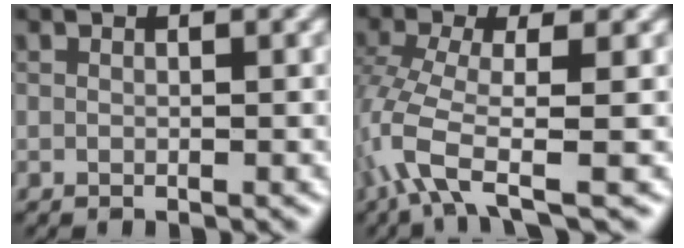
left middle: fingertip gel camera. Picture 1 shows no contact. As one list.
[{"total": 5.6, "force": [-2.5, 1.4, 4.8], "torque": [-0.106, -0.009, -0.057]}]